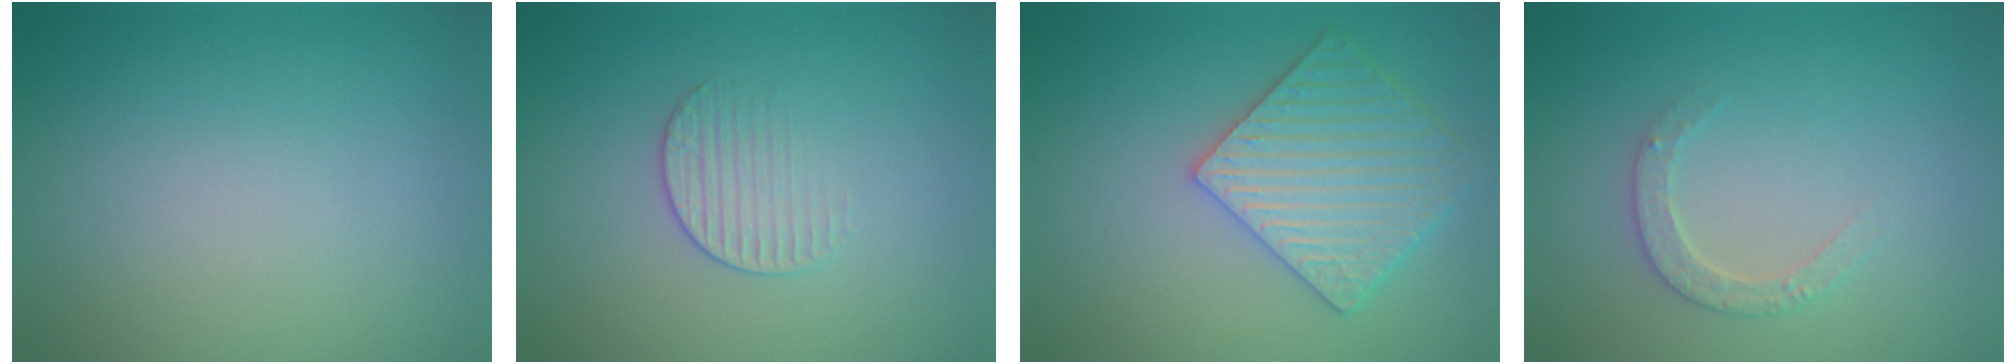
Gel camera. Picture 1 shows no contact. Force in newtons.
{"total": 1.7, "press": 1.0, "slide": 1.4}
{"total": 4.9, "press": 4.5, "slide": 1.9}
{"total": 2.1, "press": 2.1, "slide": 0.3}